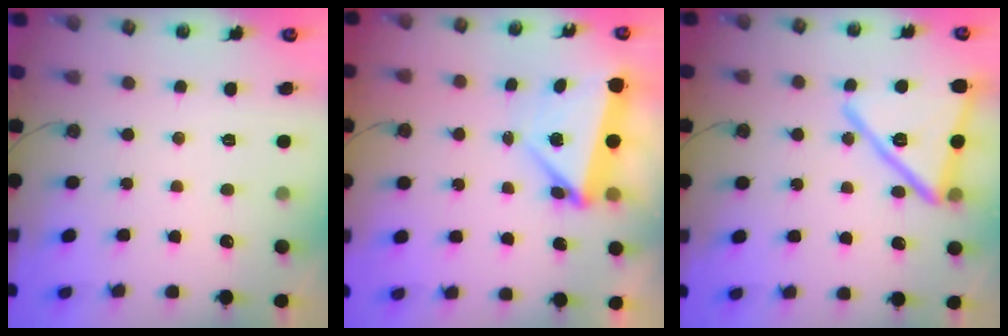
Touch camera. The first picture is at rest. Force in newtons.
{"total": 5.7, "press": 5.6, "slide": 0.7}
{"total": 18.6, "press": 17.4, "slide": 6.6}